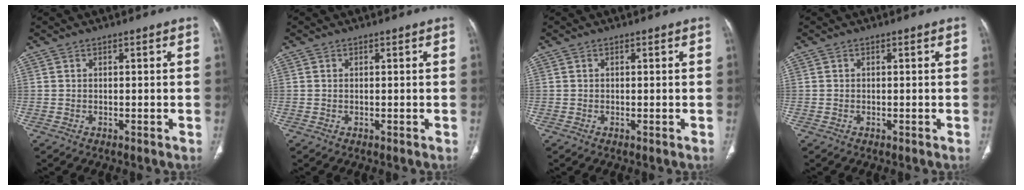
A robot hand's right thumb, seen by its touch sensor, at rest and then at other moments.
{"total": 0.0}
{"total": 0.0}
{"total": 0.0}